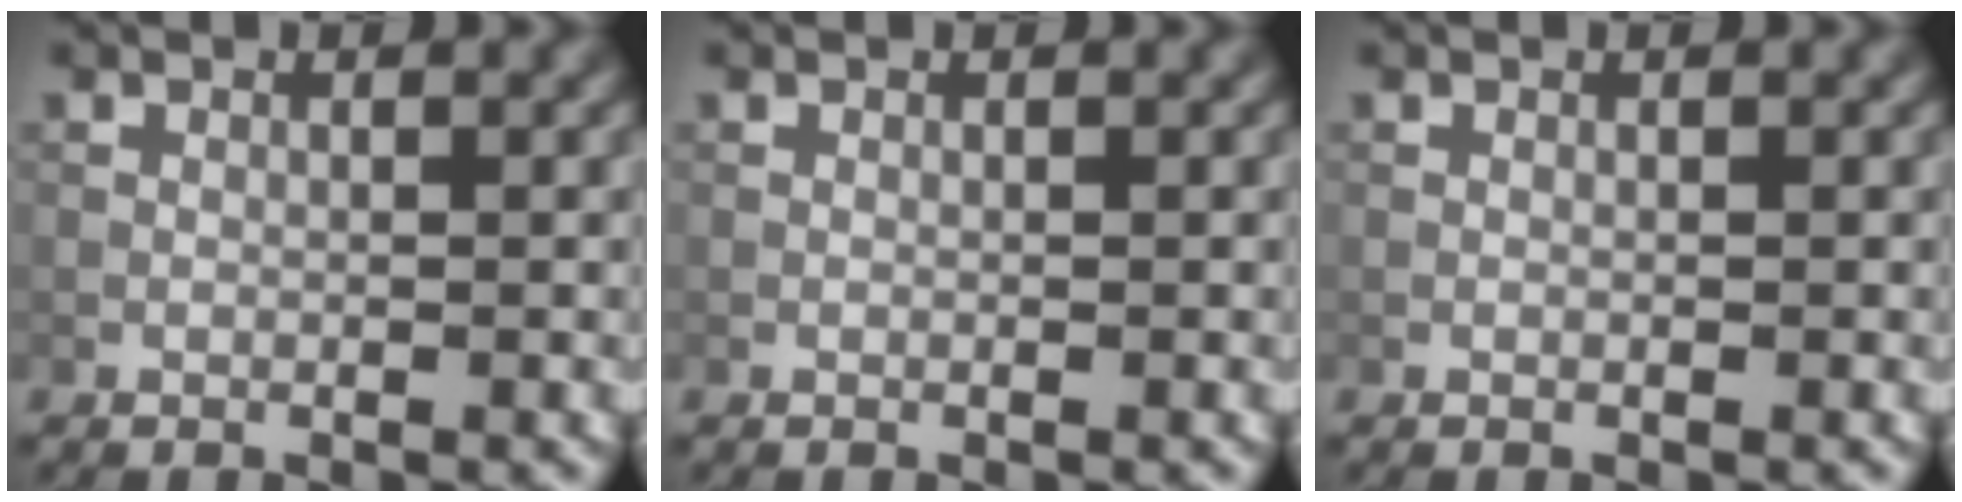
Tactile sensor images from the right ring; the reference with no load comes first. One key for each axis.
{"total": 0.0}
{"total": 0.0}